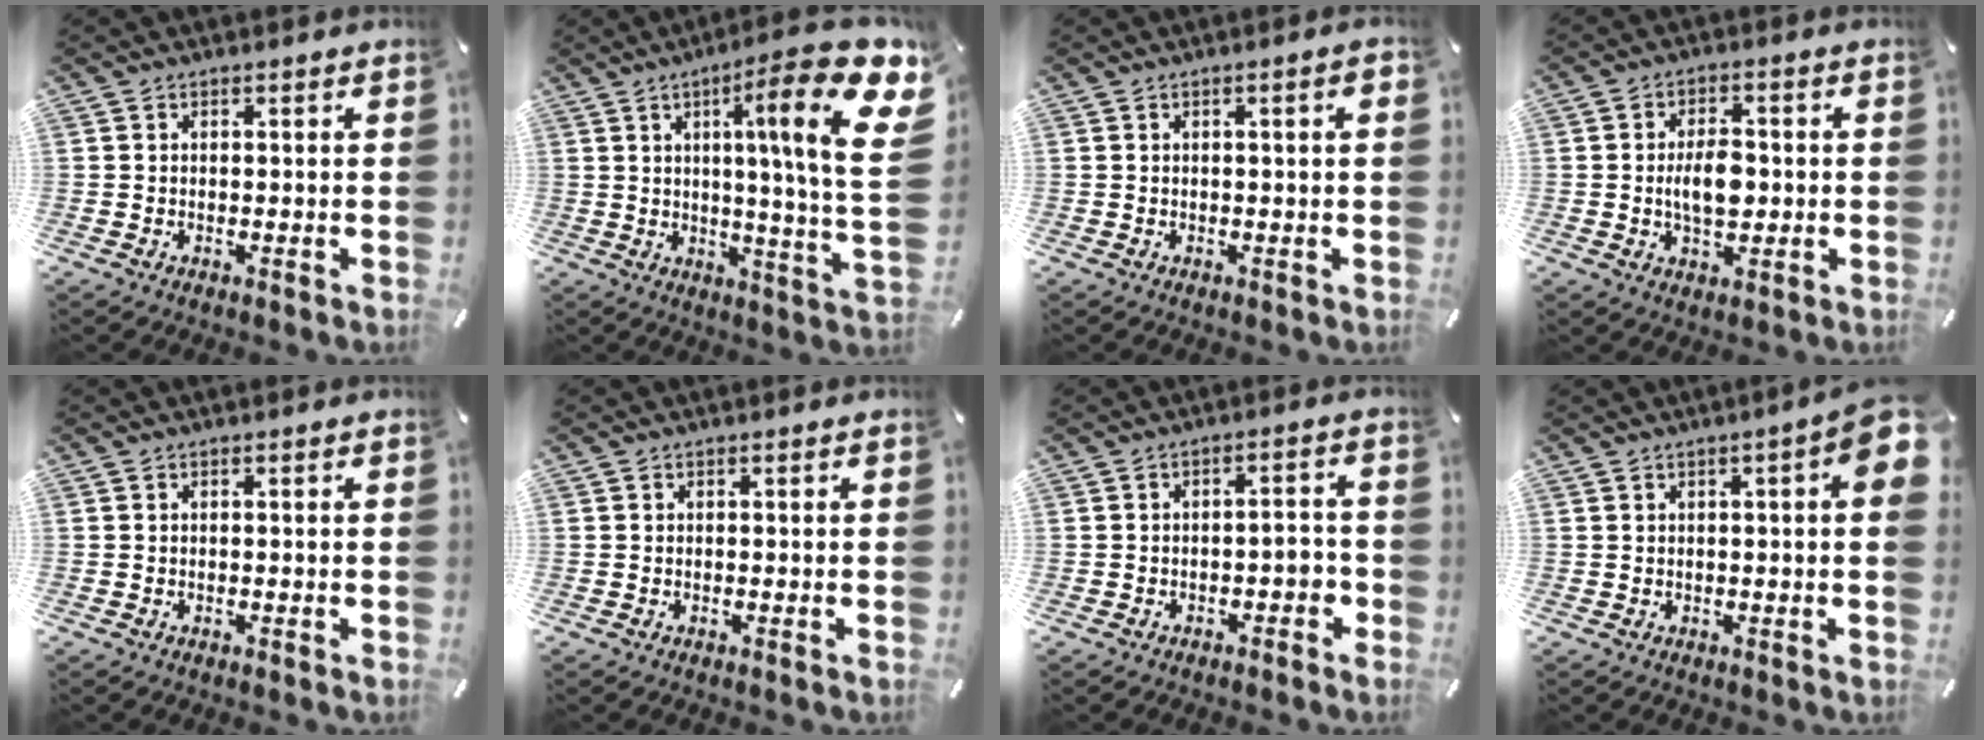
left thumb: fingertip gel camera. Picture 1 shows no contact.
{"total": 23.5, "force": [7.5, 3.7, 21.9], "torque": [-0.317, -0.053, 0.100]}
{"total": 2.6, "force": [0.3, 0.2, 2.6], "torque": [-0.045, 0.001, 0.004]}
{"total": 7.7, "force": [-0.5, 4.7, 6.0], "torque": [-0.097, -0.002, -0.014]}
{"total": 0.0}
{"total": 0.0}
{"total": 4.6, "force": [-1.8, 2.4, 3.5], "torque": [-0.060, 0.016, -0.034]}
{"total": 6.6, "force": [2.0, 1.0, 6.2], "torque": [-0.091, -0.013, 0.032]}